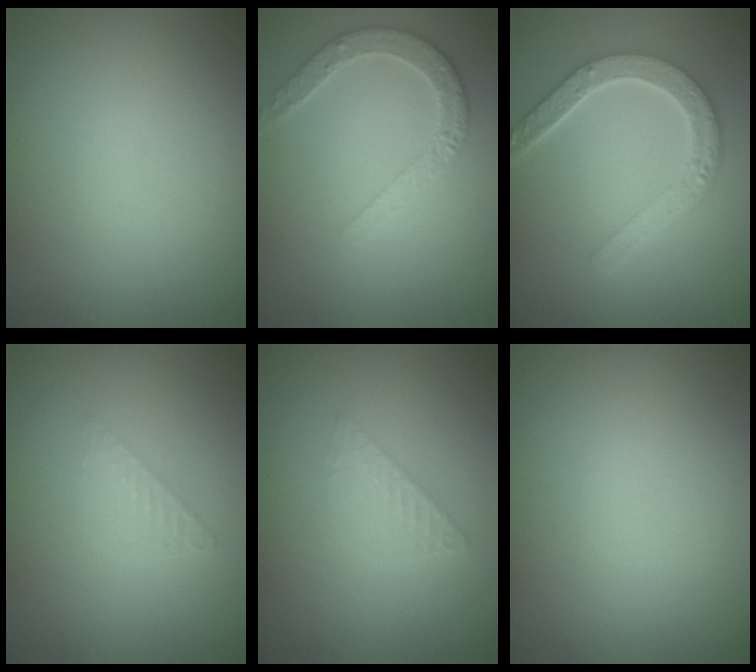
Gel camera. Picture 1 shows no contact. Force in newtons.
{"total": 3.0, "press": 3.0, "slide": 0.3}
{"total": 5.1, "press": 4.0, "slide": 3.2}
{"total": 1.0, "press": 1.0, "slide": 0.0}
{"total": 1.4, "press": 1.4, "slide": 0.1}
{"total": 0.0}